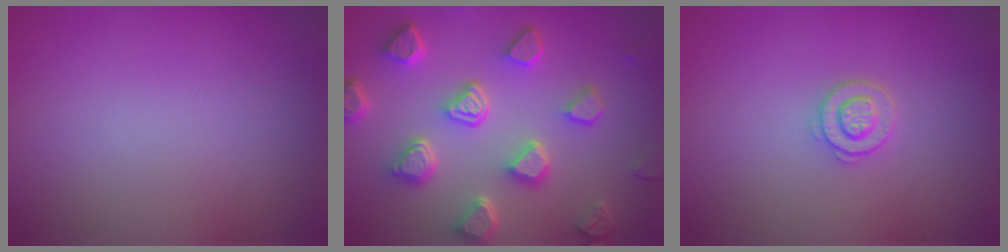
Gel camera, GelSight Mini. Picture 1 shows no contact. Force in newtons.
{"total": 6.7, "press": 5.4, "slide": 4.0}
{"total": 2.0, "press": 1.9, "slide": 0.4}